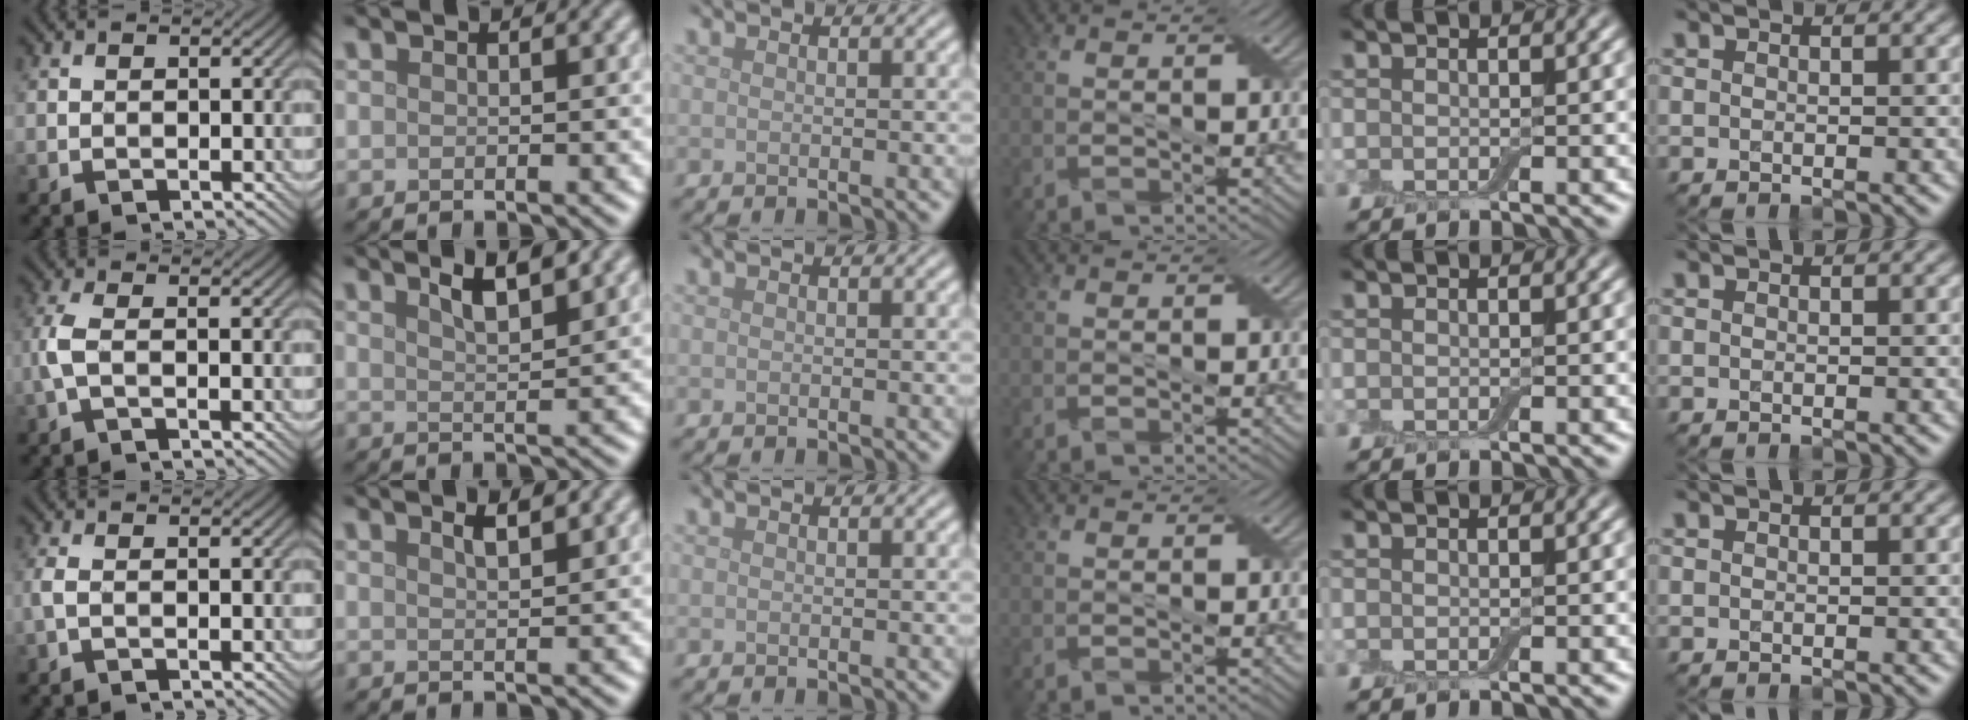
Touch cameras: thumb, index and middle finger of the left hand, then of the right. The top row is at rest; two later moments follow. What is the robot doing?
{"motion": "insert", "object": "box of matches"}